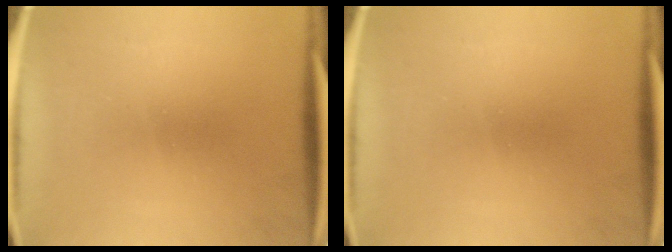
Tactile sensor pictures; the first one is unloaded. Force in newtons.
{"total": 0.0}